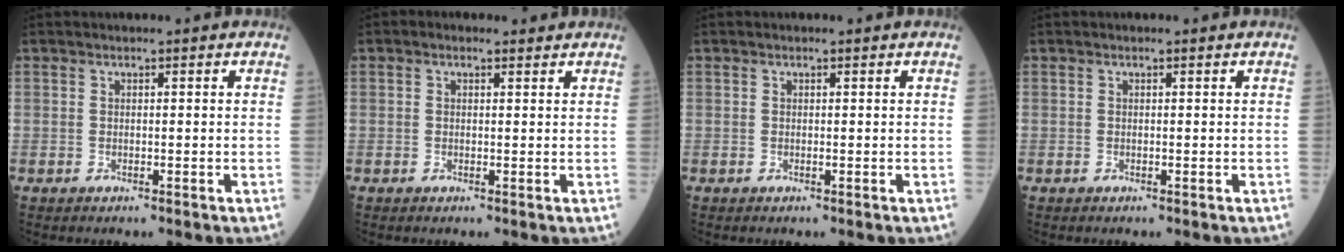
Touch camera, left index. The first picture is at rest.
{"total": 1.2, "force": [0.7, 0.7, 0.5], "torque": [-0.015, 0.009, 0.009]}
{"total": 0.0}
{"total": 0.0}